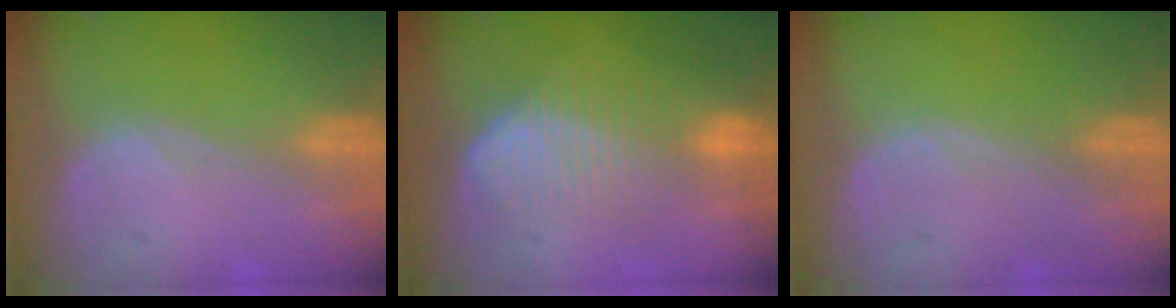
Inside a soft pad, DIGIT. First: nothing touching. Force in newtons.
{"total": 6.8, "press": 6.6, "slide": 1.4}
{"total": 0.0}